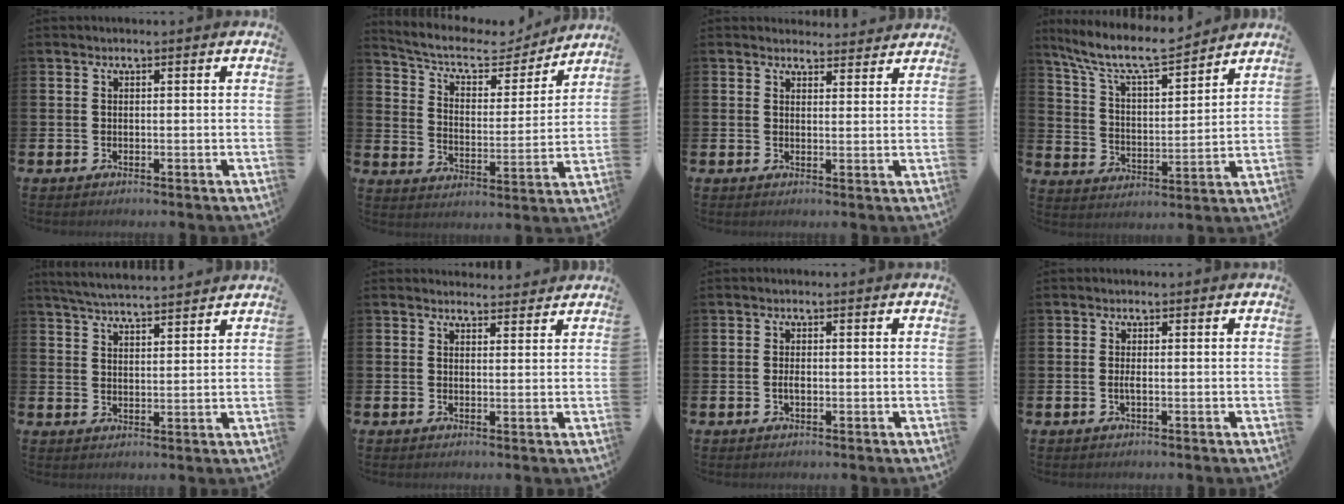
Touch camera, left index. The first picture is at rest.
{"total": 8.2, "force": [7.2, 2.9, 2.7], "torque": [-0.080, -0.051, 0.121]}
{"total": 3.0, "force": [2.9, 0.8, -0.2], "torque": [0.008, -0.017, 0.052]}
{"total": 9.4, "force": [8.5, 1.7, 3.6], "torque": [-0.112, -0.047, 0.151]}
{"total": 4.9, "force": [4.9, 0.0, 0.6], "torque": [-0.031, -0.025, 0.087]}
{"total": 2.4, "force": [2.4, 0.5, -0.1], "torque": [0.005, -0.014, 0.042]}
{"total": 1.2, "force": [-0.2, 0.6, 1.1], "torque": [-0.015, 0.000, -0.007]}
{"total": 0.9, "force": [-0.2, 0.1, 0.9], "torque": [-0.018, 0.000, -0.004]}